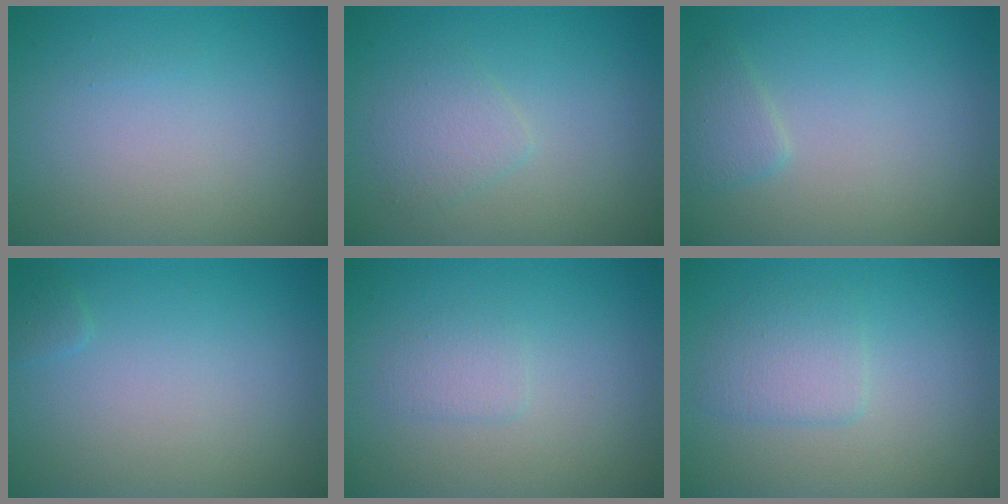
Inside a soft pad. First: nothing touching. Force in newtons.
{"total": 1.9, "press": 1.9, "slide": 0.1}
{"total": 1.5, "press": 1.5, "slide": 0.1}
{"total": 0.6, "press": 0.6, "slide": 0.0}
{"total": 1.3, "press": 1.3, "slide": 0.1}
{"total": 2.1, "press": 2.1, "slide": 0.0}